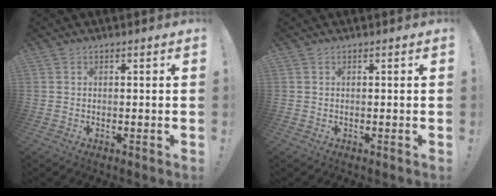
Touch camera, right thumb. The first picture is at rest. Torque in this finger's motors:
{"motor_torque": [-0.10, 0.15, 0.25, -0.24, -0.09]}